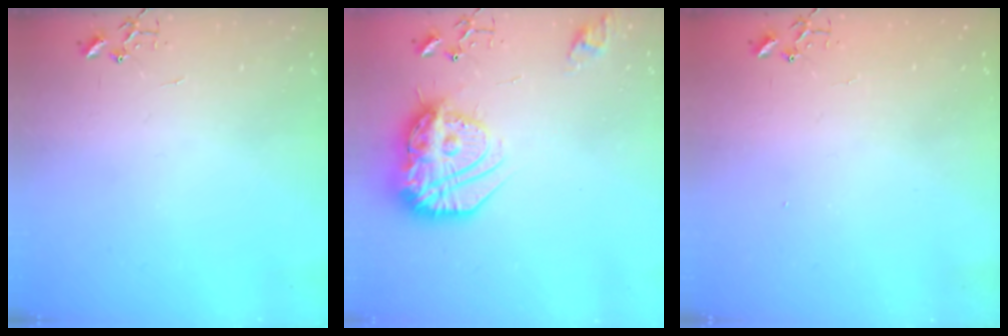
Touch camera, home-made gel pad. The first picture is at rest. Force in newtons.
{"total": 20.9, "press": 20.8, "slide": 1.7}
{"total": 1.3, "press": 1.2, "slide": 0.1}